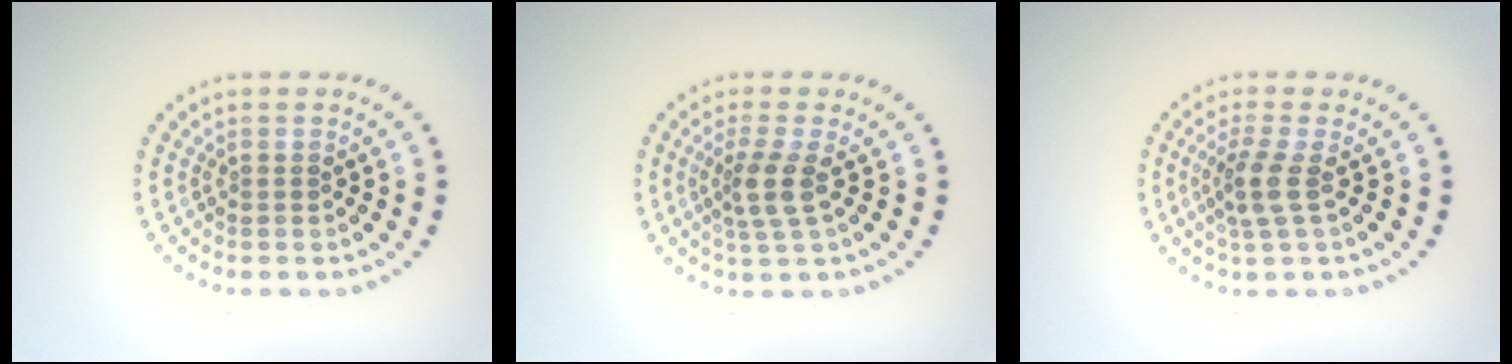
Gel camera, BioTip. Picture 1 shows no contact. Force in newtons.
{"total": 2.8, "press": 2.2, "slide": 1.7}
{"total": 2.6, "press": 1.9, "slide": 1.7}